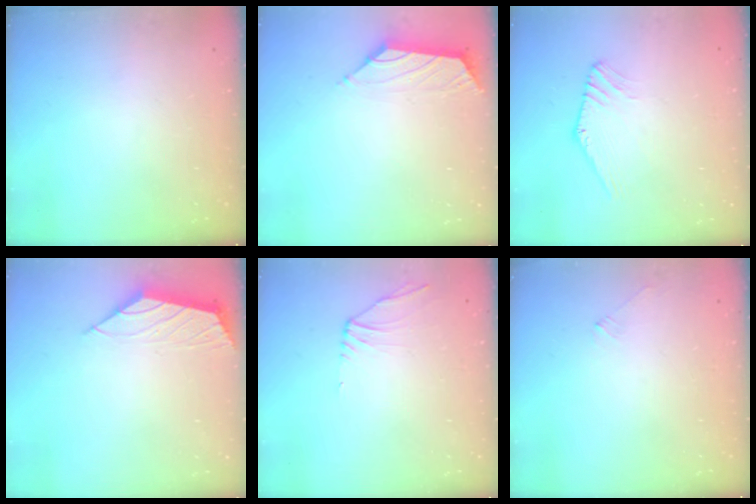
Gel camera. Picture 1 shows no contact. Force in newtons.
{"total": 1.6, "press": 1.4, "slide": 0.6}
{"total": 2.7, "press": 2.7, "slide": 0.1}
{"total": 2.2, "press": 2.2, "slide": 0.5}
{"total": 2.3, "press": 2.3, "slide": 0.6}
{"total": 2.3, "press": 2.3, "slide": 0.5}